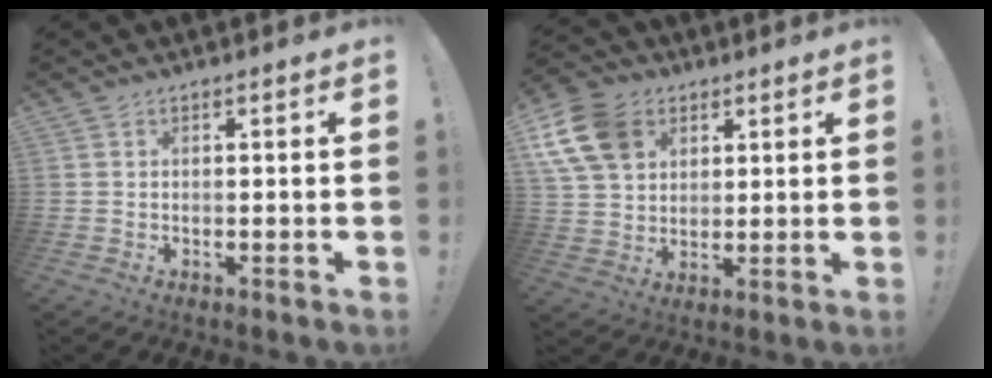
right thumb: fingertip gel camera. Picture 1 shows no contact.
{"total": 14.8, "force": [6.2, 11.2, 7.5], "torque": [-0.132, -0.027, 0.125]}